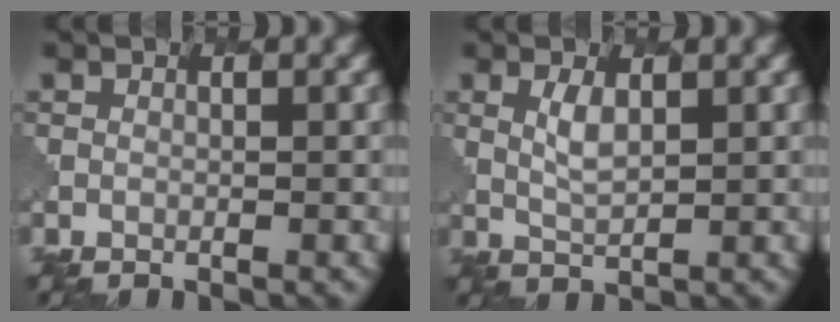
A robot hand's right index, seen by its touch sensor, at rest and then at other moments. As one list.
[{"total": 1.9, "force": [1.1, 0.6, 1.4], "torque": [-0.036, -0.002, 0.027]}]